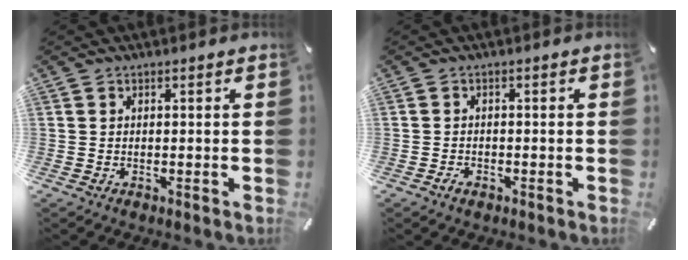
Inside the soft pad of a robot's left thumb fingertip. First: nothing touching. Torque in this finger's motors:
{"motor_torque": [0.00, 0.00, 0.03, 0.02, 0.00]}